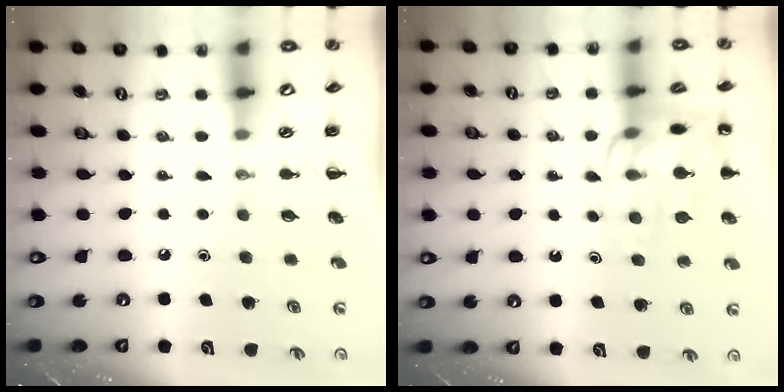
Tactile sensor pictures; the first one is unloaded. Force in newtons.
{"total": 13.5, "press": 13.5, "slide": 1.2}